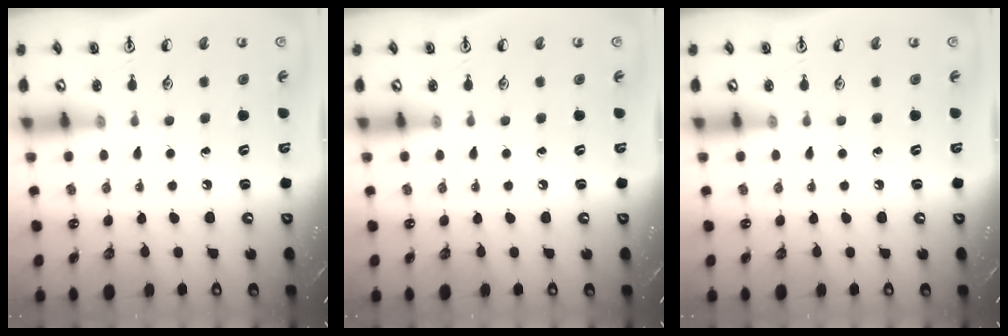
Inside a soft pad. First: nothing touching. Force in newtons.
{"total": 0.0}
{"total": 0.0}